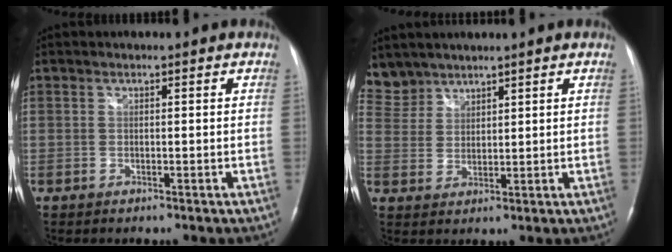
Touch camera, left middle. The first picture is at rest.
{"total": 5.3, "force": [4.7, 2.3, -0.5], "torque": [0.011, 0.008, 0.103]}